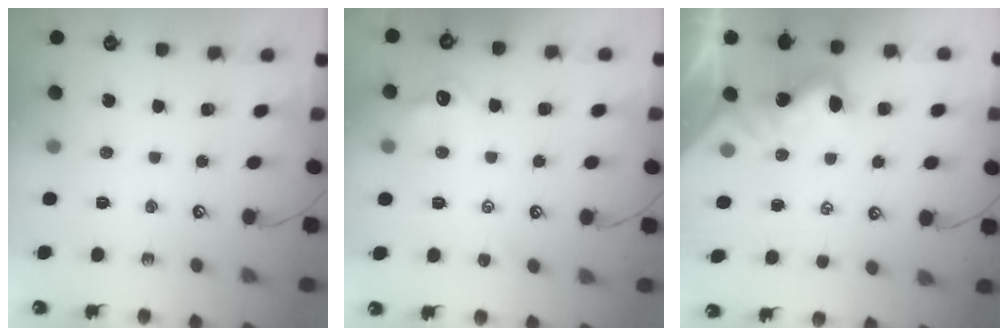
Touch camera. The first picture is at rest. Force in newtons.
{"total": 5.1, "press": 5.1, "slide": 0.6}
{"total": 1.8, "press": 1.8, "slide": 0.2}